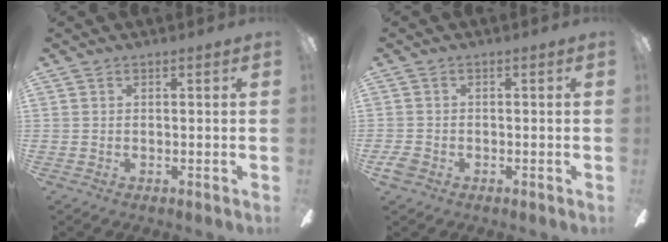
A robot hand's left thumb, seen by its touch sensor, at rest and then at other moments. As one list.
[{"total": 2.6, "force": [-1.2, 1.9, 1.2], "torque": [-0.025, 0.006, -0.025]}]